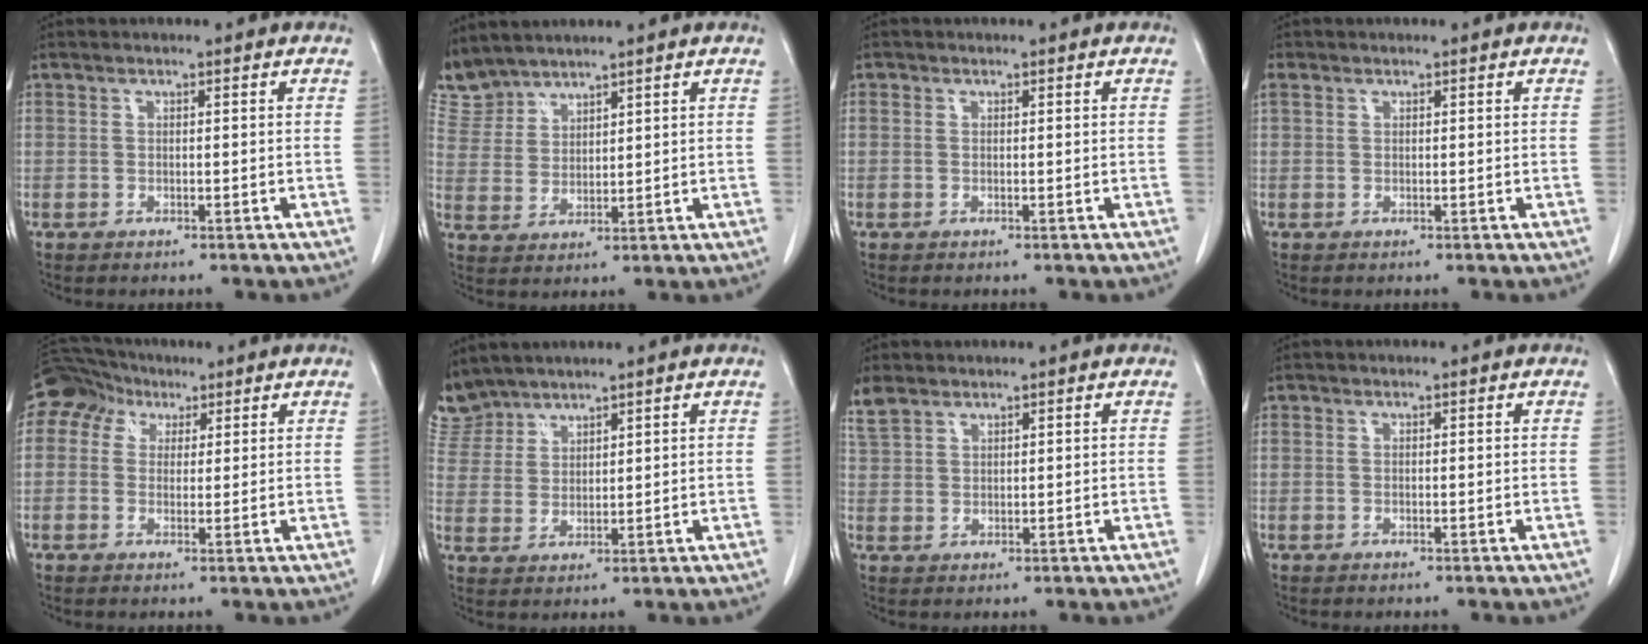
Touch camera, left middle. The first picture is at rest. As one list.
[{"total": 5.7, "force": [5.6, 1.3, -0.3], "torque": [-0.005, 0.009, 0.127]}, {"total": 0.0}, {"total": 0.9, "force": [0.6, 0.7, 0.3], "torque": [-0.009, 0.017, 0.012]}, {"total": 6.8, "force": [3.4, 5.6, 1.9], "torque": [-0.037, 0.039, 0.060]}, {"total": 5.9, "force": [5.6, 1.7, -0.3], "torque": [0.001, 0.007, 0.125]}, {"total": 3.3, "force": [2.8, 1.5, 1.0], "torque": [-0.030, 0.014, 0.063]}, {"total": 0.0}]